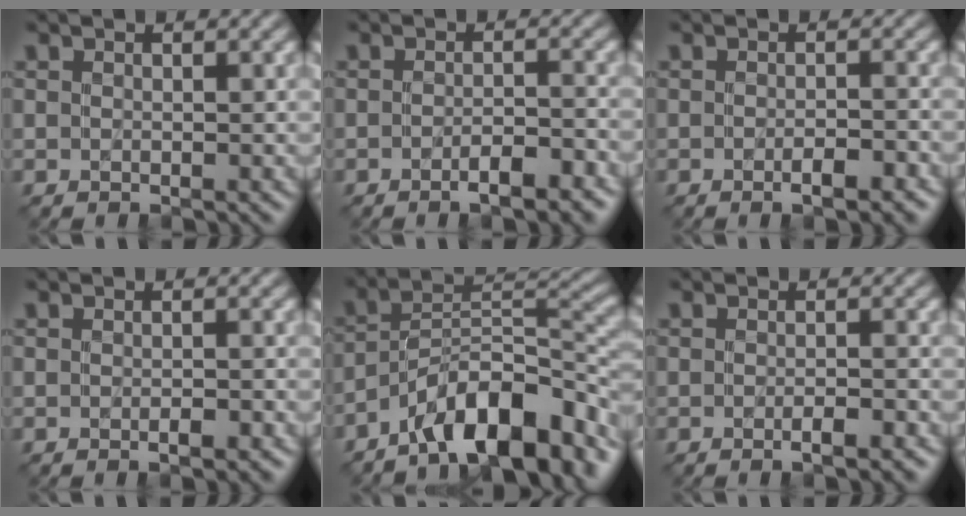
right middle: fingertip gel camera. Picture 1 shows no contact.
{"total": 3.5, "force": [-1.8, 1.0, 2.8], "torque": [-0.041, 0.002, -0.026]}
{"total": 2.5, "force": [-1.2, 0.7, 2.0], "torque": [-0.027, 0.005, -0.017]}
{"total": 1.4, "force": [-0.6, 0.3, 1.2], "torque": [-0.012, 0.005, -0.008]}
{"total": 11.7, "force": [-7.9, 4.1, 7.6], "torque": [-0.103, 0.020, -0.145]}
{"total": 2.0, "force": [-0.9, 0.5, 1.7], "torque": [-0.019, 0.007, -0.015]}